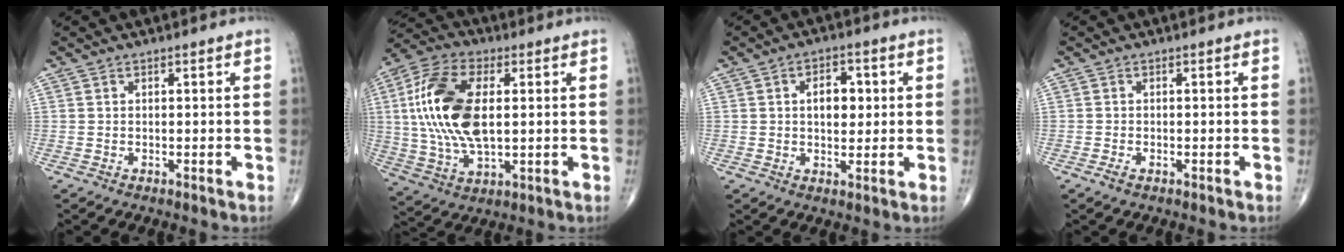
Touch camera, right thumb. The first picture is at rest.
{"total": 18.4, "force": [2.2, 9.3, 15.7], "torque": [-0.329, 0.003, 0.039]}
{"total": 6.5, "force": [1.1, 3.9, 5.1], "torque": [-0.056, 0.003, 0.014]}
{"total": 1.2, "force": [-0.7, 0.6, 0.8], "torque": [-0.023, 0.001, -0.013]}